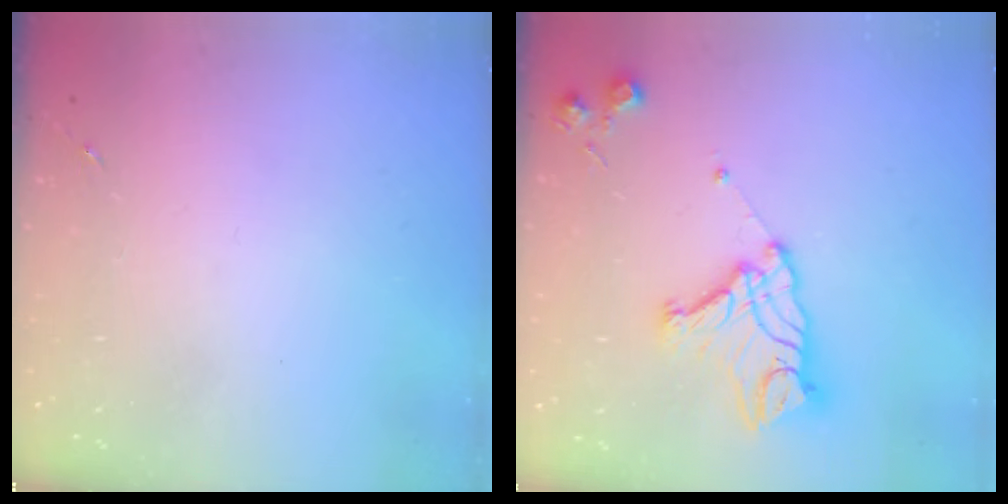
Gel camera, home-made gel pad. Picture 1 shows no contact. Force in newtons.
{"total": 15.7, "press": 15.6, "slide": 1.3}